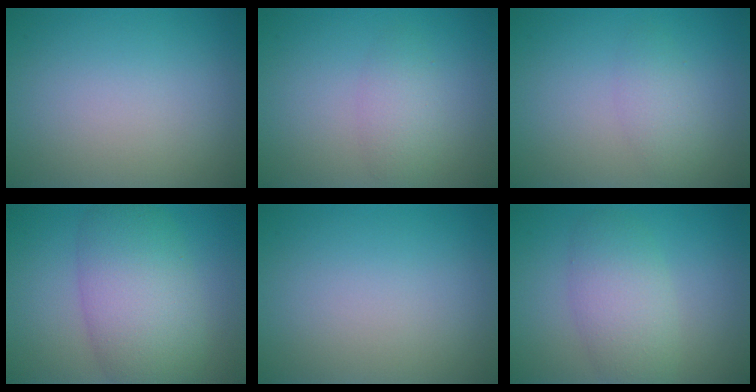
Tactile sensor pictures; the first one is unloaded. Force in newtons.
{"total": 2.2, "press": 2.2, "slide": 0.0}
{"total": 1.8, "press": 1.8, "slide": 0.1}
{"total": 7.9, "press": 7.9, "slide": 0.2}
{"total": 0.0}
{"total": 4.3, "press": 4.3, "slide": 0.4}